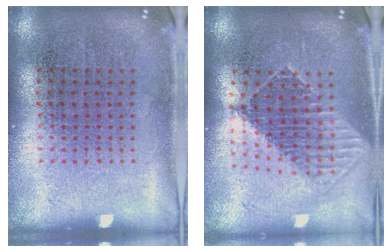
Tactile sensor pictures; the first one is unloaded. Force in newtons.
{"total": 1.7, "press": 1.4, "slide": 0.9}